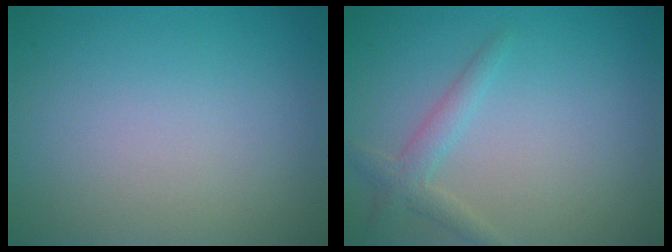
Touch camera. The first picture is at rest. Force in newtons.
{"total": 2.0, "press": 2.0, "slide": 0.1}